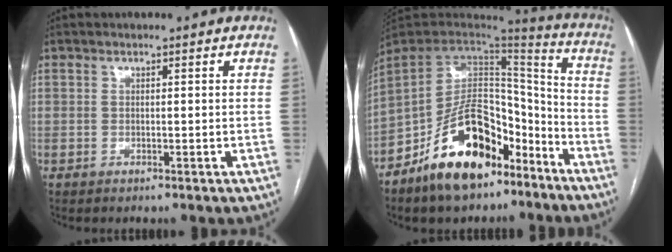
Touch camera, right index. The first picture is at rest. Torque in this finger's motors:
{"motor_torque": [1.11, -1.03, 0.28, 0.03]}